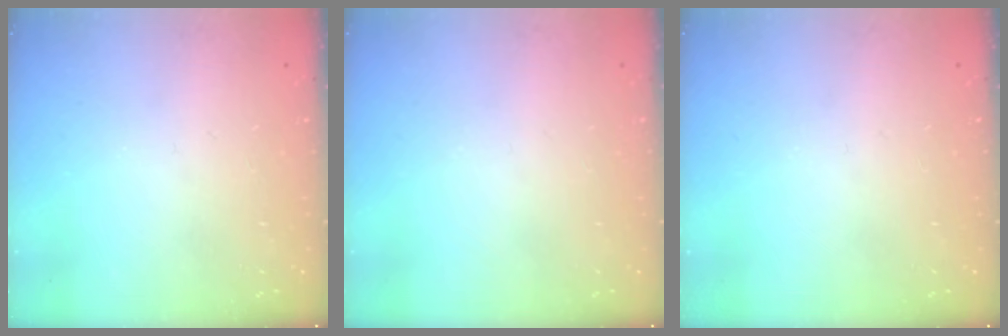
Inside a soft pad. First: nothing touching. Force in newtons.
{"total": 0.0}
{"total": 0.0}